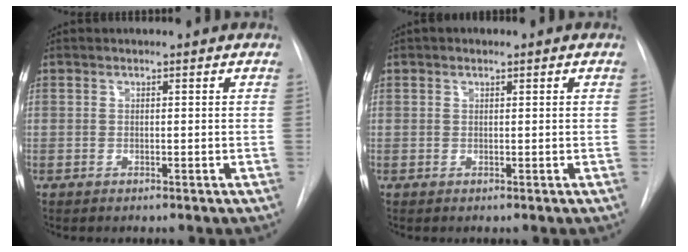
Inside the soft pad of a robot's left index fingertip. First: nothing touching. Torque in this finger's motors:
{"motor_torque": [-0.14, -0.71, -0.43, 0.03]}